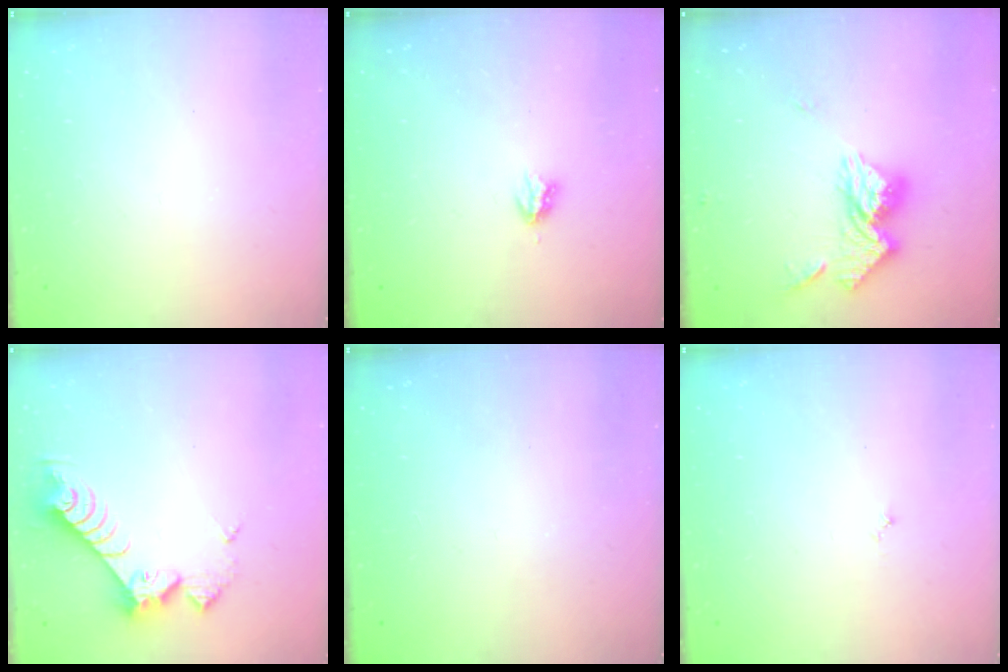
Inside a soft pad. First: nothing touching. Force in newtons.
{"total": 2.9, "press": 2.9, "slide": 0.5}
{"total": 12.6, "press": 12.6, "slide": 1.1}
{"total": 9.6, "press": 9.5, "slide": 0.7}
{"total": 1.7, "press": 1.7, "slide": 0.2}
{"total": 3.0, "press": 2.9, "slide": 0.3}